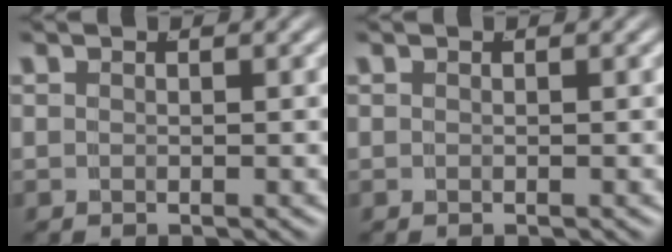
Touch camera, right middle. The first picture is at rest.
{"total": 0.0}